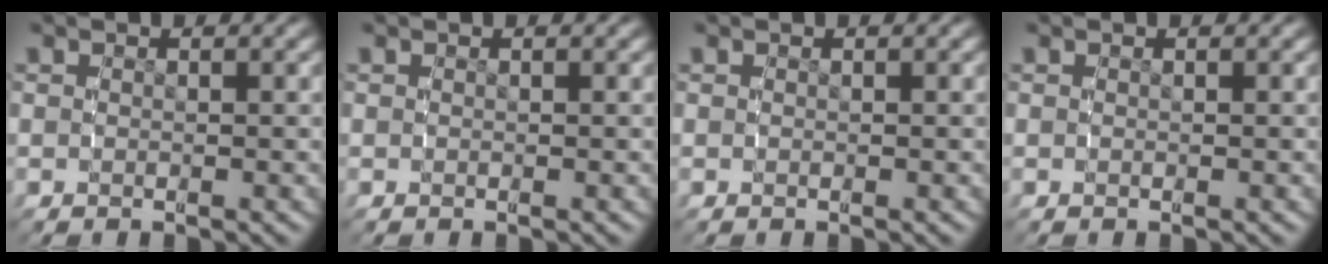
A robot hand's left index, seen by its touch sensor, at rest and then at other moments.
{"total": 0.0}
{"total": 0.0}
{"total": 0.0}